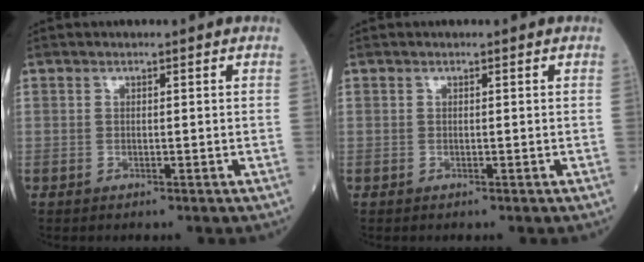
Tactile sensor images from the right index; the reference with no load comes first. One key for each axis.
{"total": 0.0}